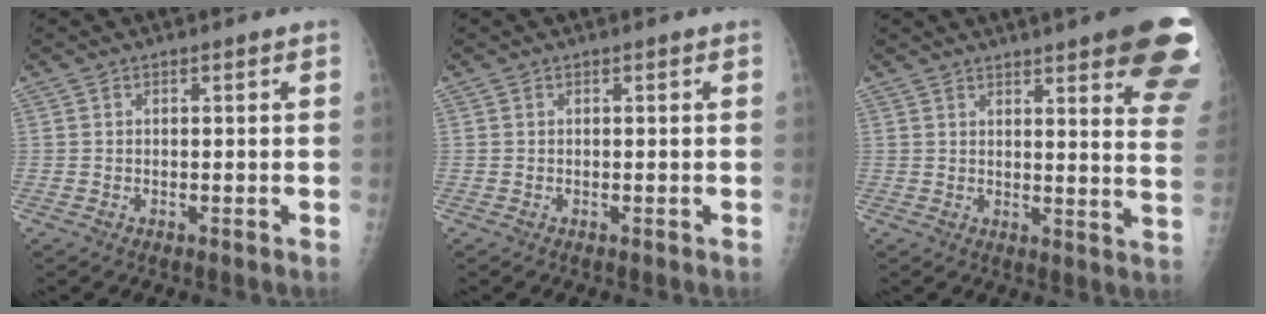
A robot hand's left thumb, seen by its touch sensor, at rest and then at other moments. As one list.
[{"total": 0.0}, {"total": 19.4, "force": [12.1, 3.7, 14.8], "torque": [-0.151, -0.043, 0.133]}]